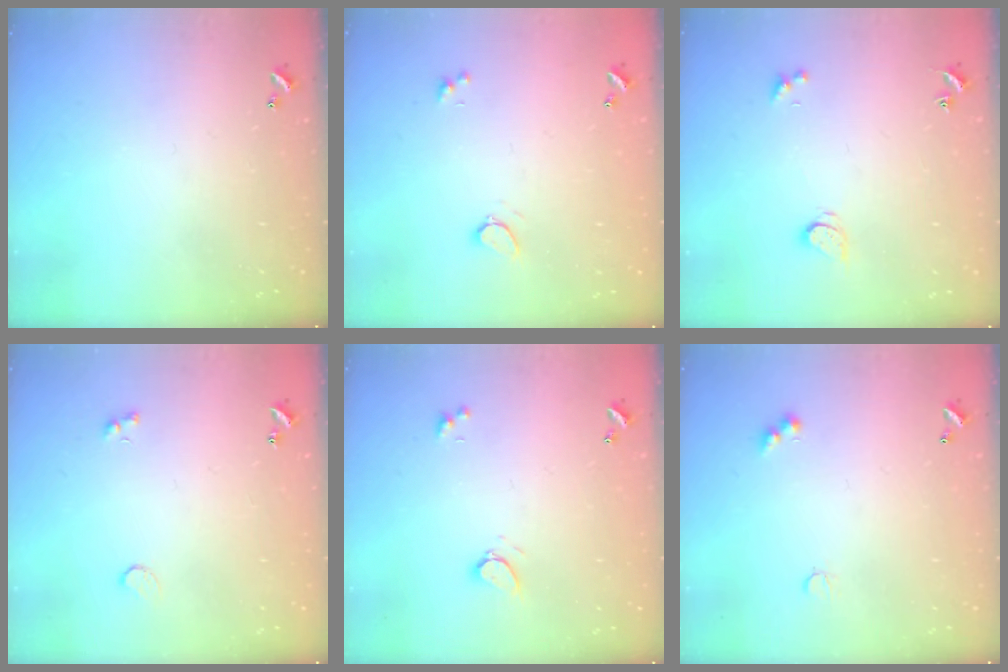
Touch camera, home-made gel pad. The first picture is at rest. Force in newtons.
{"total": 0.9, "press": 0.6, "slide": 0.6}
{"total": 1.5, "press": 1.4, "slide": 0.4}
{"total": 4.0, "press": 3.8, "slide": 1.1}
{"total": 0.9, "press": 0.8, "slide": 0.5}
{"total": 2.9, "press": 2.8, "slide": 0.6}